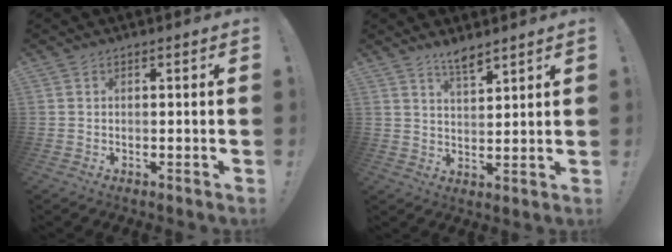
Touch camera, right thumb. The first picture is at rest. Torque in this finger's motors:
{"motor_torque": [-0.18, 0.12, 0.47, 0.29, 0.01]}